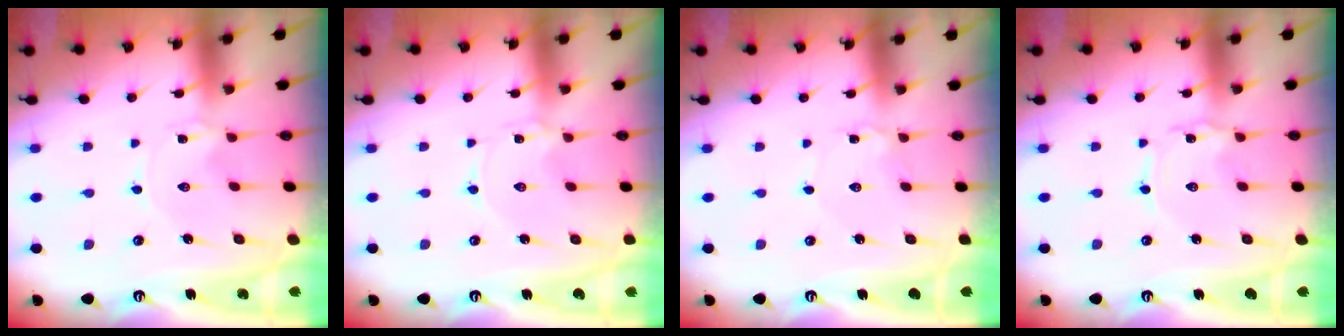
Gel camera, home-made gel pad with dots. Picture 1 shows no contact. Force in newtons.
{"total": 0.0}
{"total": 1.9, "press": 1.9, "slide": 0.2}
{"total": 1.3, "press": 1.3, "slide": 0.1}